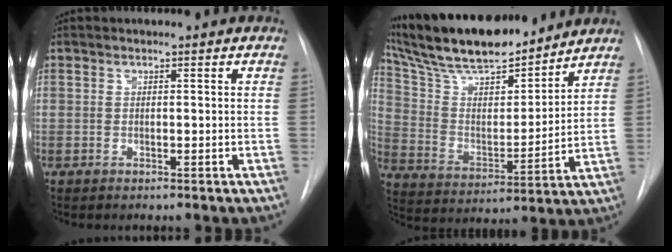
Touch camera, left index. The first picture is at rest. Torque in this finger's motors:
{"motor_torque": [0.82, -1.25, 0.89, 0.21]}